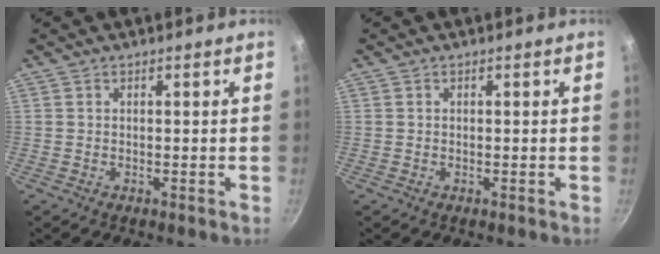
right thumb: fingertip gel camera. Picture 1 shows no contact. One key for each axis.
{"total": 0.0}